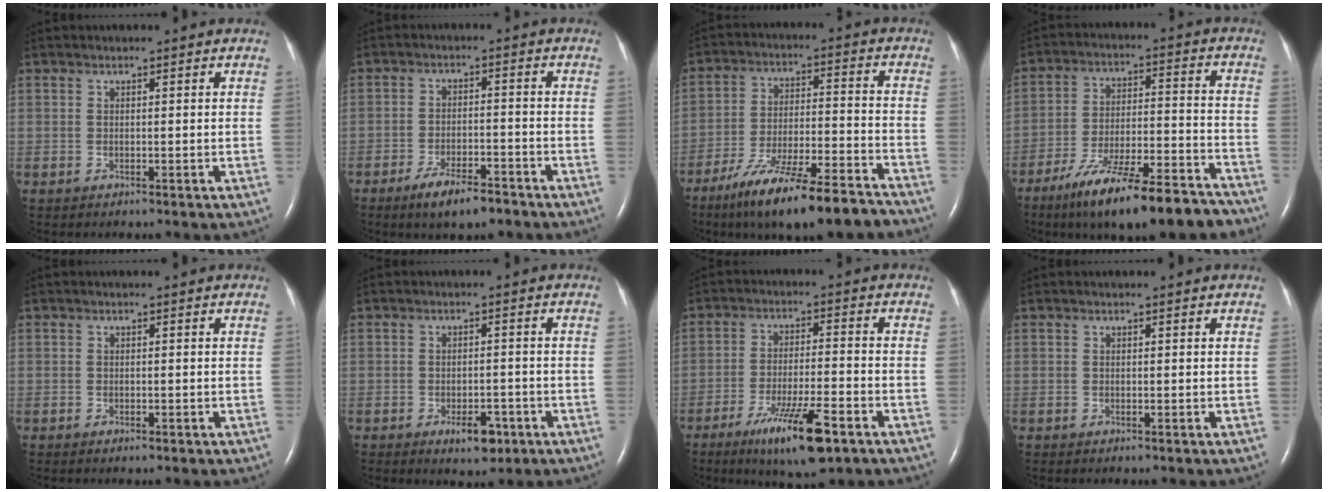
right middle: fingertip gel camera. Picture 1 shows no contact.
{"total": 6.4, "force": [-4.7, 1.7, 4.0], "torque": [-0.078, -0.005, -0.076]}
{"total": 17.4, "force": [-13.8, 1.9, 10.4], "torque": [-0.161, -0.008, -0.226]}
{"total": 19.6, "force": [-15.4, 3.4, 11.6], "torque": [-0.152, 0.009, -0.244]}
{"total": 0.6, "force": [-0.4, 0.3, 0.4], "torque": [-0.009, 0.000, -0.003]}
{"total": 4.2, "force": [-2.3, 1.9, 3.0], "torque": [-0.043, 0.001, -0.028]}
{"total": 11.0, "force": [-6.5, 1.3, 8.8], "torque": [-0.160, -0.023, -0.105]}
{"total": 0.0}